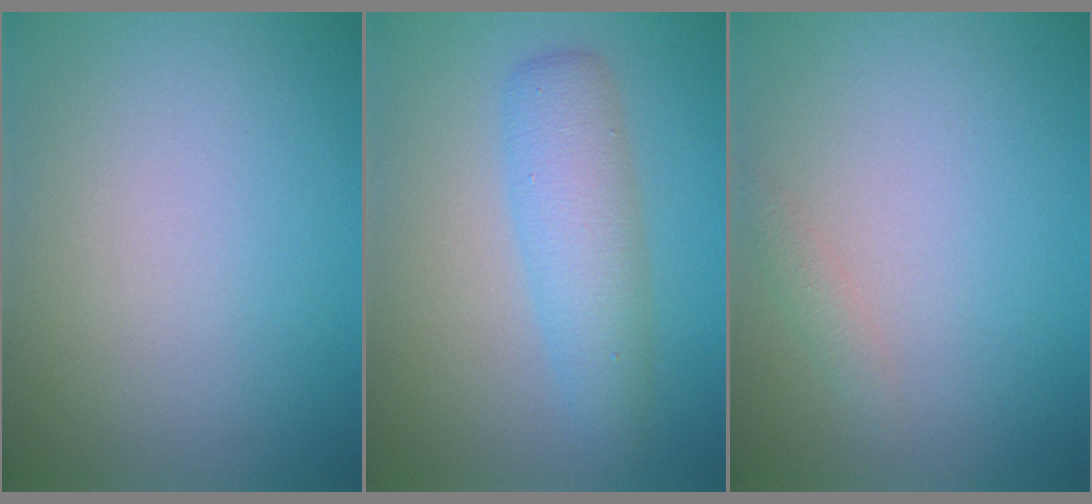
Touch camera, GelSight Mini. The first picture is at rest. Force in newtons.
{"total": 4.1, "press": 4.1, "slide": 0.2}
{"total": 0.9, "press": 0.9, "slide": 0.0}